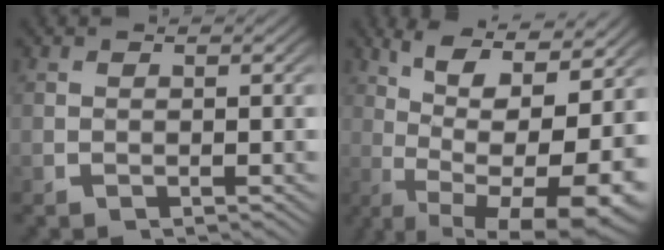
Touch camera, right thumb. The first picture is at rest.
{"total": 13.1, "force": [-0.9, 7.3, 10.8], "torque": [-0.196, -0.059, 0.015]}